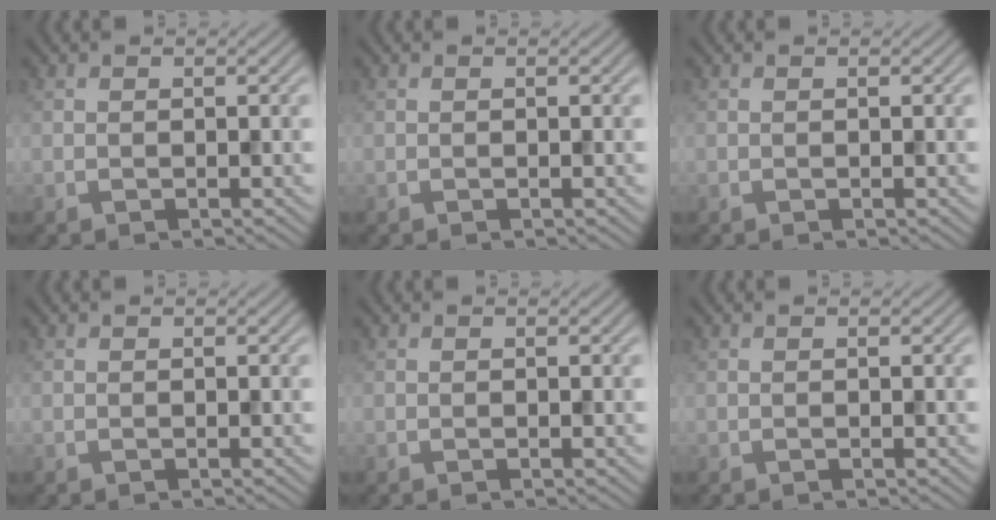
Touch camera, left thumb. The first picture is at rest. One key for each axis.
{"total": 0.0}
{"total": 0.0}
{"total": 0.0}
{"total": 0.0}
{"total": 0.0}